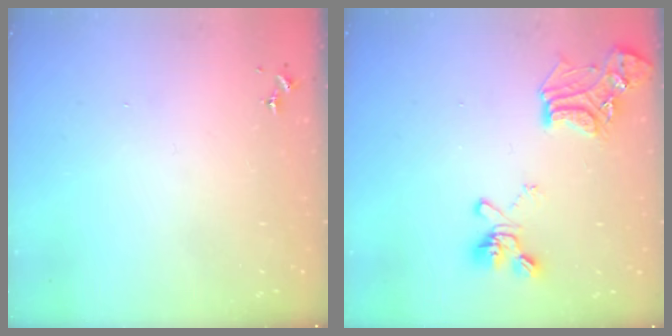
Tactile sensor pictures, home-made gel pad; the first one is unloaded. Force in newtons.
{"total": 17.1, "press": 17.0, "slide": 1.6}